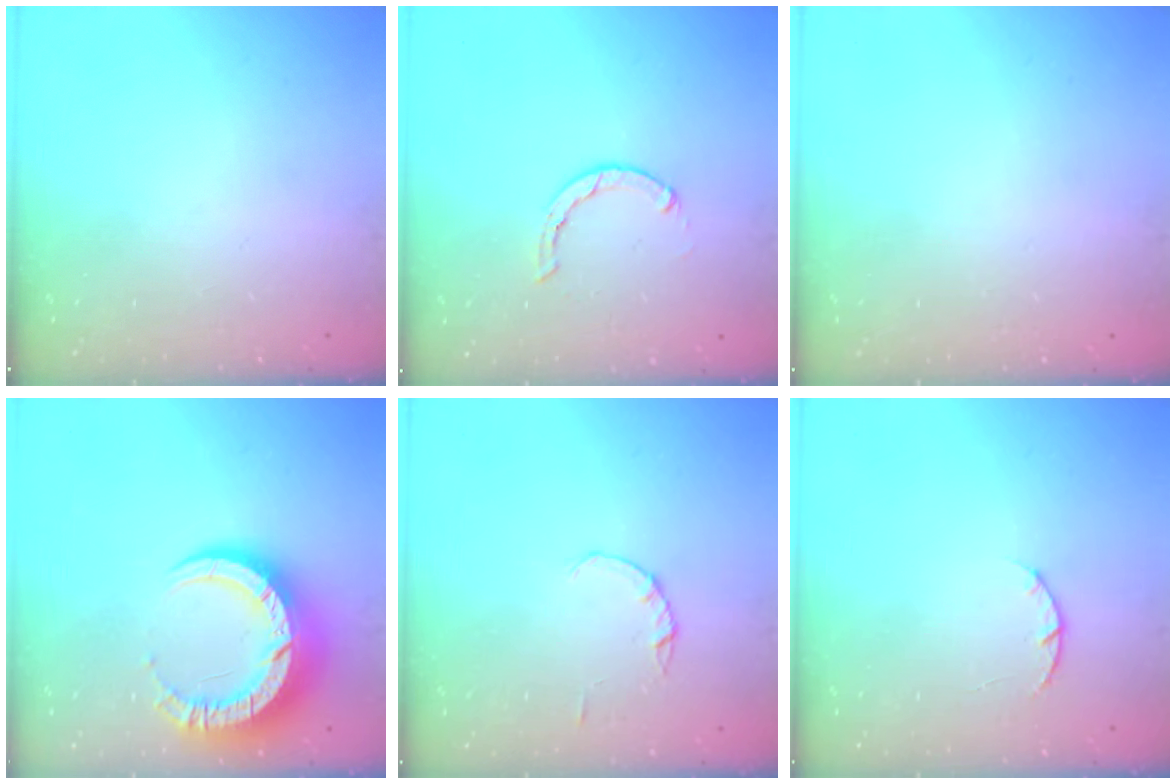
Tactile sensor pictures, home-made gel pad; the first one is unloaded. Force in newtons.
{"total": 1.5, "press": 1.5, "slide": 0.2}
{"total": 2.6, "press": 2.6, "slide": 0.2}
{"total": 13.7, "press": 13.6, "slide": 1.2}
{"total": 1.4, "press": 1.3, "slide": 0.3}
{"total": 2.9, "press": 2.9, "slide": 0.5}